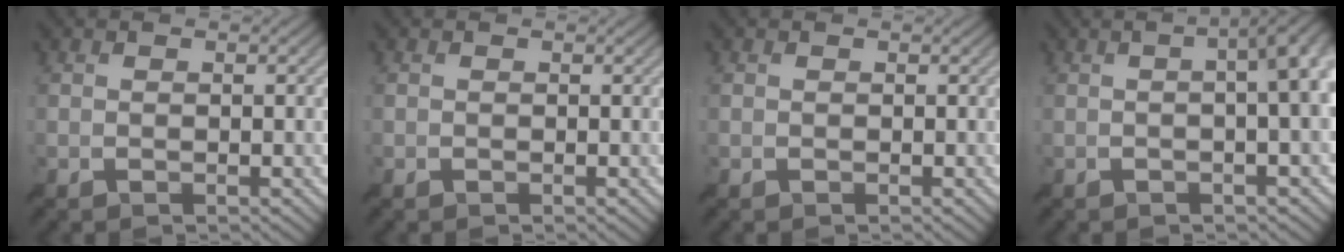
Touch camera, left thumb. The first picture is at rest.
{"total": 0.0}
{"total": 0.0}
{"total": 9.1, "force": [0.5, 2.8, 8.7], "torque": [-0.084, 0.030, -0.010]}